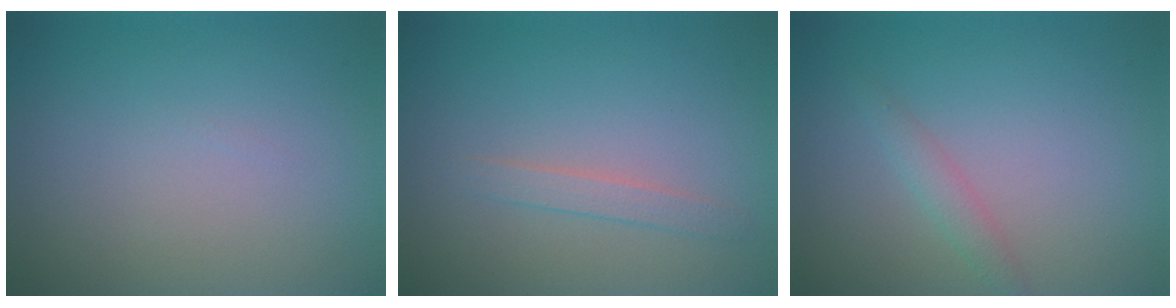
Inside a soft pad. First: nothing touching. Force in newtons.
{"total": 1.4, "press": 1.4, "slide": 0.1}
{"total": 1.4, "press": 1.4, "slide": 0.1}